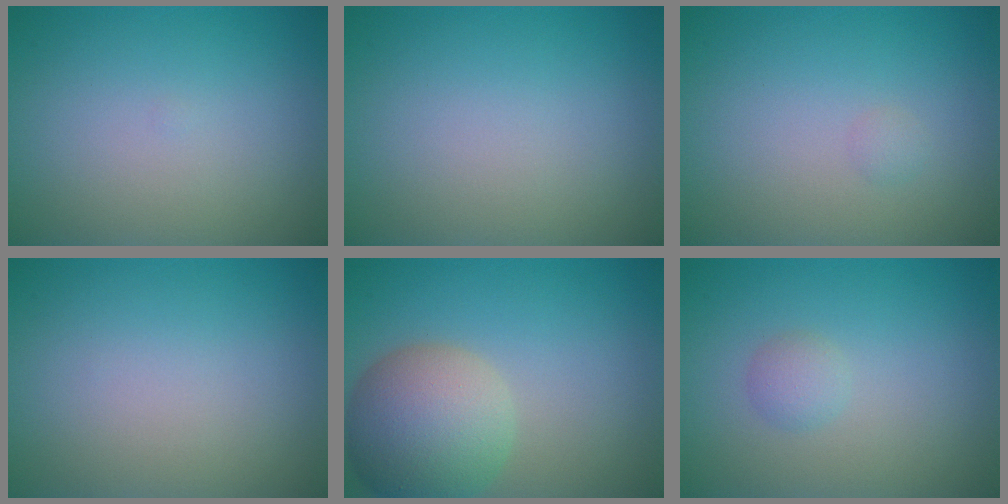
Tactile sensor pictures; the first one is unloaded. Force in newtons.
{"total": 0.0}
{"total": 0.5, "press": 0.5, "slide": 0.0}
{"total": 0.0}
{"total": 7.6, "press": 7.5, "slide": 0.5}
{"total": 1.2, "press": 1.2, "slide": 0.0}